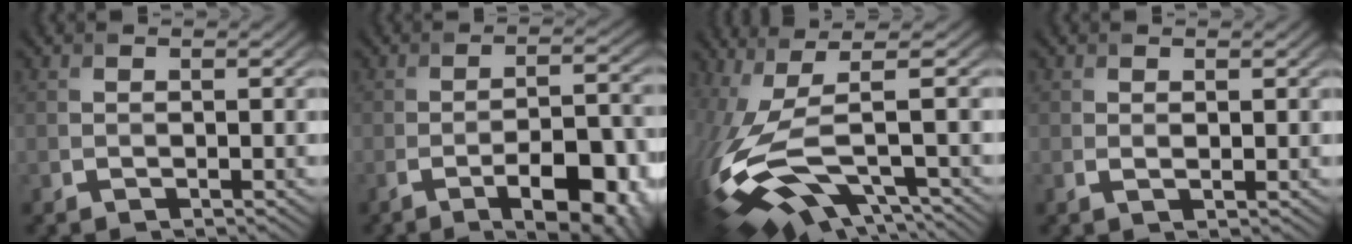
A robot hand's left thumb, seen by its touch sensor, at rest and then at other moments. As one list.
[{"total": 9.3, "force": [-5.0, 2.6, 7.4], "torque": [-0.103, 0.004, -0.067]}, {"total": 14.8, "force": [-3.5, 4.8, 13.6], "torque": [-0.322, -0.012, -0.042]}, {"total": 0.8, "force": [0.4, 0.3, 0.7], "torque": [-0.016, 0.000, 0.009]}]